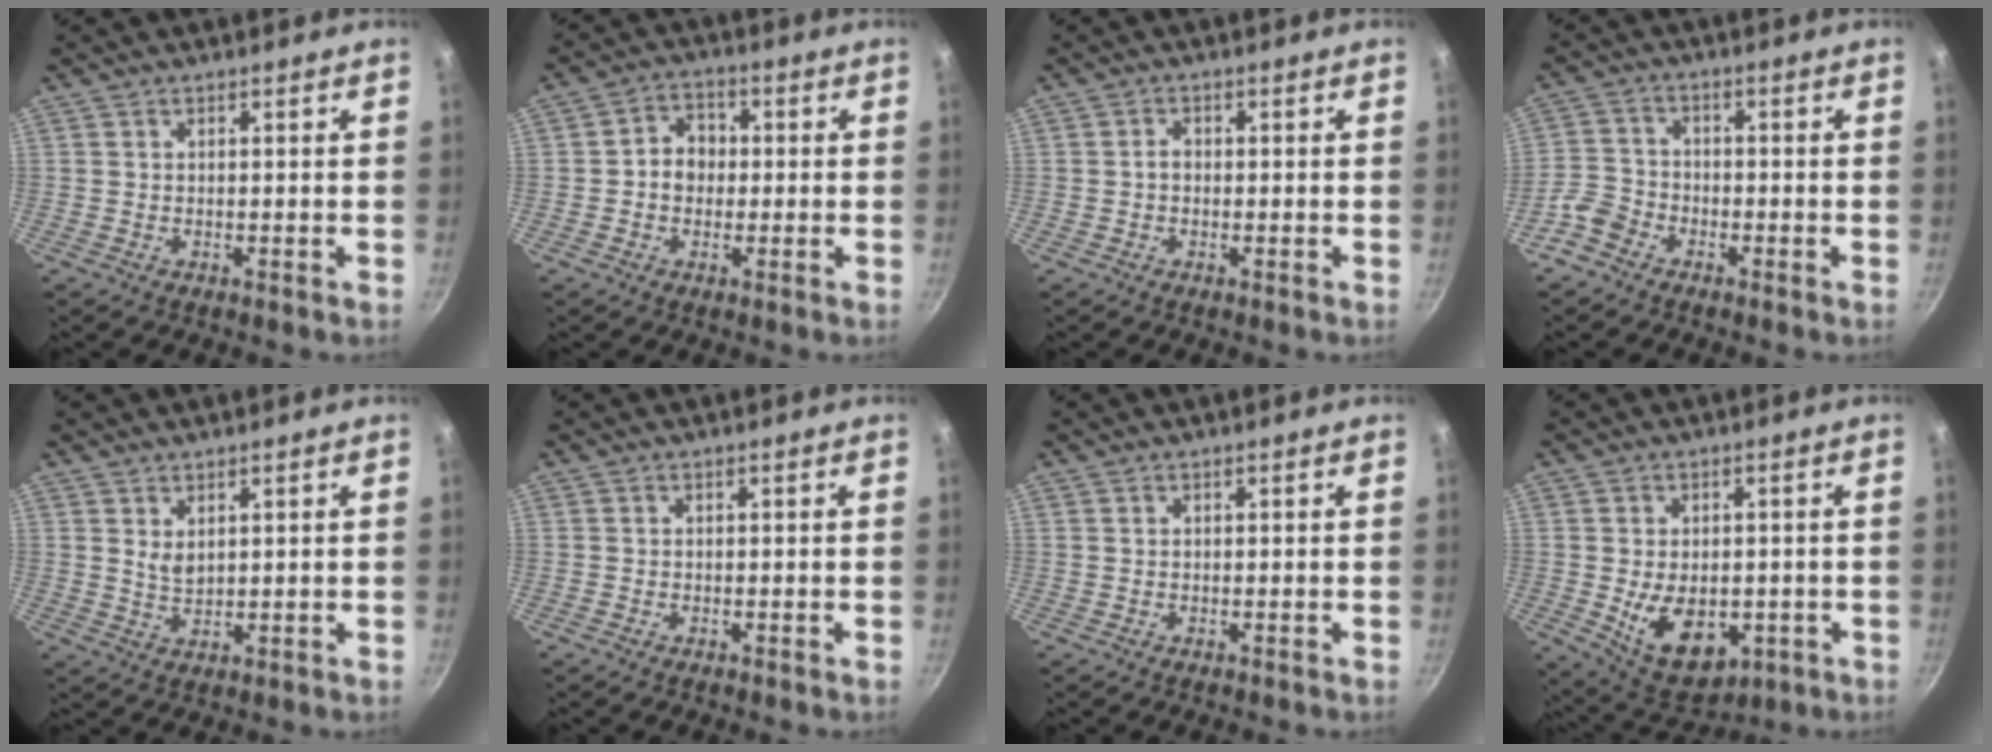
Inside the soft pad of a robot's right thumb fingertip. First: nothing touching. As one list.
[{"total": 5.6, "force": [-0.2, 4.7, 3.0], "torque": [-0.016, 0.014, -0.013]}, {"total": 1.5, "force": [-0.3, 1.2, 0.9], "torque": [-0.013, 0.010, -0.007]}, {"total": 5.2, "force": [-3.4, 3.4, 1.8], "torque": [-0.029, 0.039, -0.078]}, {"total": 2.9, "force": [1.4, 1.6, 2.0], "torque": [-0.034, -0.013, 0.028]}, {"total": 0.0}, {"total": 0.0}, {"total": 12.0, "force": [-2.2, 7.9, 8.8], "torque": [-0.107, -0.007, -0.012]}]